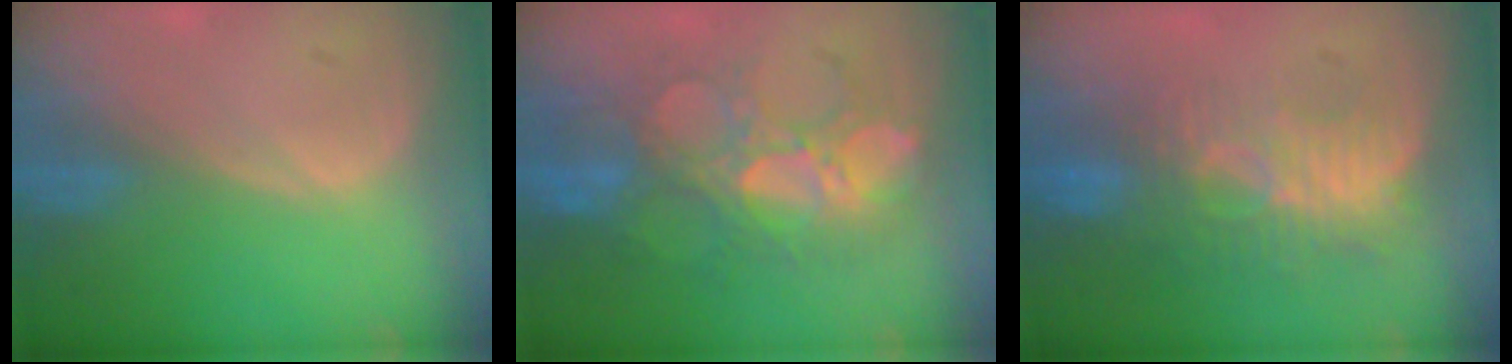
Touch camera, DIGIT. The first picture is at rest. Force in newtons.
{"total": 10.3, "press": 9.7, "slide": 3.7}
{"total": 9.0, "press": 8.2, "slide": 3.8}